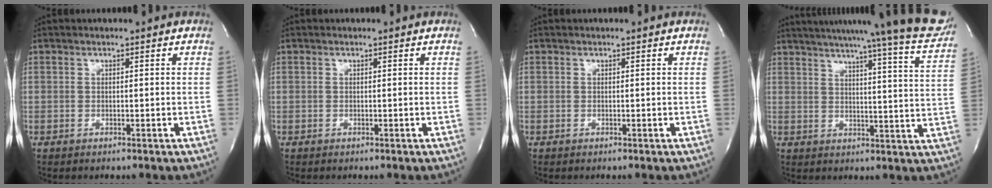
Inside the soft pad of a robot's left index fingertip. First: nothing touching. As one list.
[{"total": 0.0}, {"total": 0.0}, {"total": 26.5, "force": [23.4, 0.2, 12.4], "torque": [-0.187, -0.068, 0.281]}]